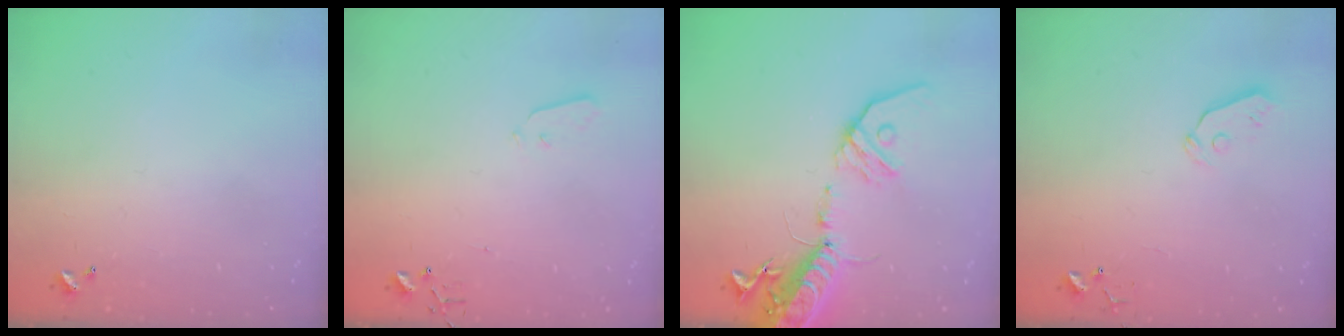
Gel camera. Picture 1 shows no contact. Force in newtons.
{"total": 2.9, "press": 2.8, "slide": 0.8}
{"total": 18.2, "press": 17.7, "slide": 4.0}
{"total": 4.0, "press": 3.9, "slide": 0.8}